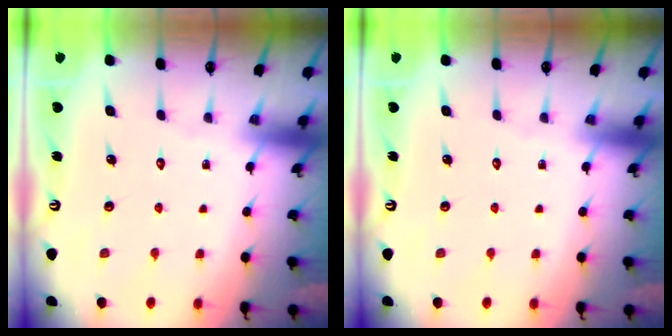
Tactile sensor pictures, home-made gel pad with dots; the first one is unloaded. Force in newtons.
{"total": 0.0}